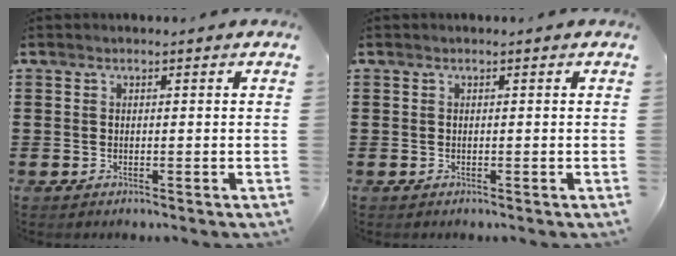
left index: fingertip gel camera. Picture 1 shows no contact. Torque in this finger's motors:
{"motor_torque": [0.02, 0.02, 0.00, 0.00]}